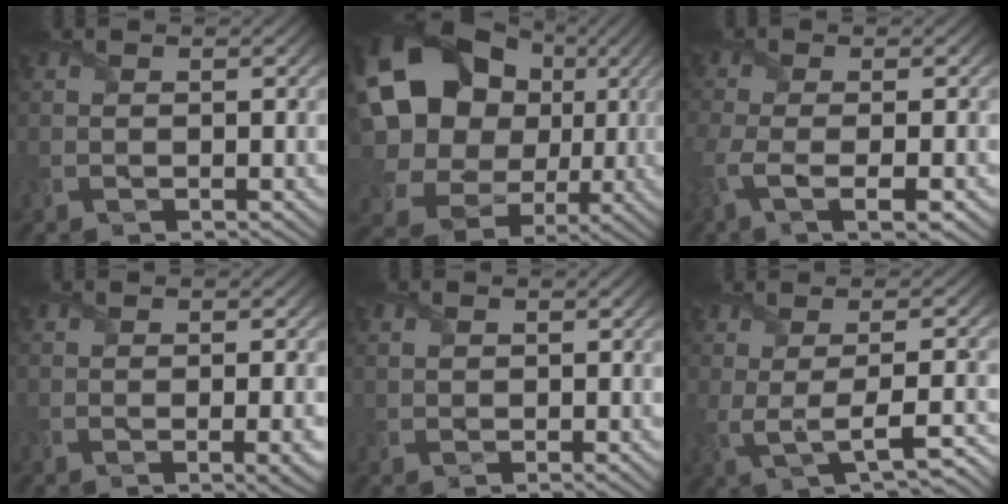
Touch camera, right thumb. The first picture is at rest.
{"total": 21.4, "force": [3.9, 17.7, 11.3], "torque": [-0.297, 0.003, 0.085]}
{"total": 6.0, "force": [-2.5, 1.8, 5.2], "torque": [-0.112, -0.015, -0.047]}
{"total": 3.3, "force": [-0.7, 0.7, 3.1], "torque": [-0.045, -0.006, -0.009]}
{"total": 1.3, "force": [0.6, 0.8, 0.9], "torque": [-0.018, 0.000, 0.014]}
{"total": 6.0, "force": [-0.9, 1.4, 5.8], "torque": [-0.098, 0.005, -0.019]}